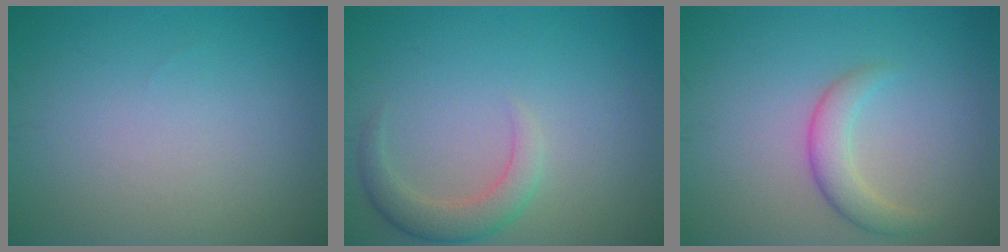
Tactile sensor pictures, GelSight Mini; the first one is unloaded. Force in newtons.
{"total": 2.9, "press": 2.9, "slide": 0.4}
{"total": 2.6, "press": 2.6, "slide": 0.1}